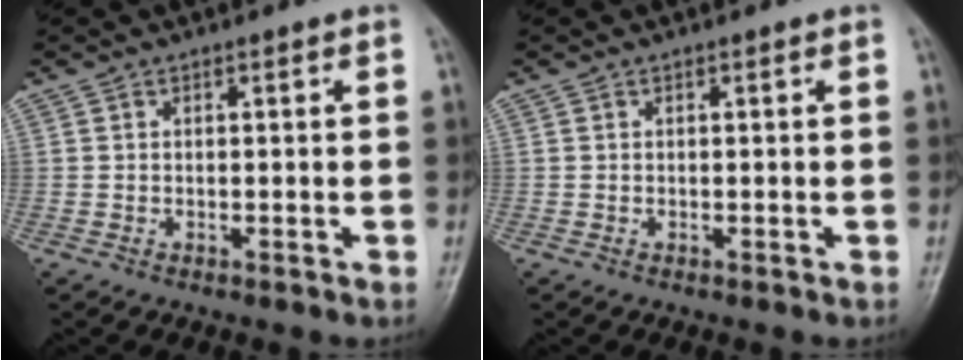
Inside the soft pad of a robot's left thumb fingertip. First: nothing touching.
{"total": 0.0}